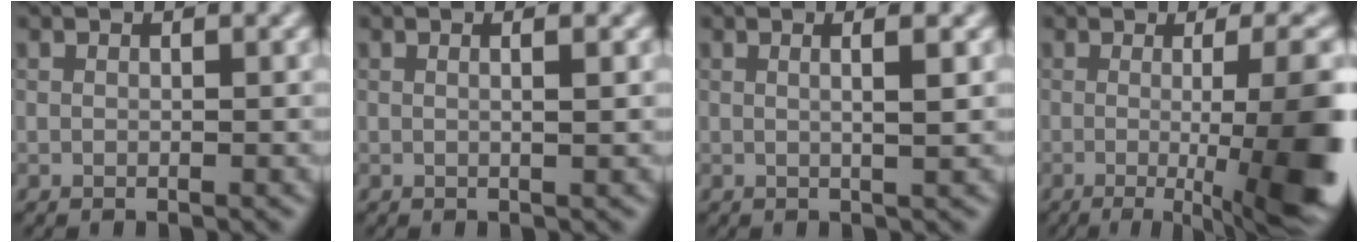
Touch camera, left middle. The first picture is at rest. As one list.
[{"total": 1.6, "force": [0.3, 0.6, 1.4], "torque": [-0.006, 0.008, -0.013]}, {"total": 2.1, "force": [0.4, 0.5, 2.0], "torque": [-0.022, 0.014, -0.005]}, {"total": 12.0, "force": [-1.9, 2.7, 11.5], "torque": [-0.123, 0.000, -0.006]}]